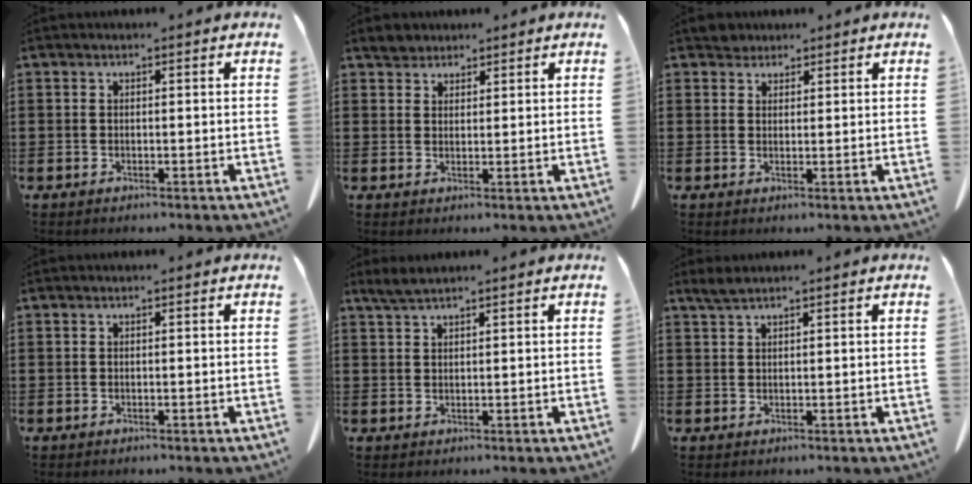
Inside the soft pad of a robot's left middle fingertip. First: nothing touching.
{"total": 2.3, "force": [2.1, 0.9, 0.3], "torque": [-0.012, 0.006, 0.042]}
{"total": 2.2, "force": [2.0, 0.9, 0.1], "torque": [0.000, 0.002, 0.038]}
{"total": 0.0}
{"total": 2.2, "force": [1.7, 0.2, 1.3], "torque": [-0.029, 0.001, 0.032]}
{"total": 1.8, "force": [1.4, 0.2, 1.1], "torque": [-0.024, 0.001, 0.026]}